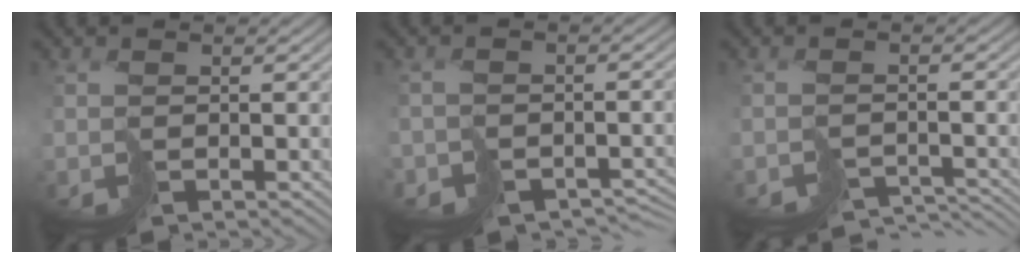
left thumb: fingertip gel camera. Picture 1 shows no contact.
{"total": 6.9, "force": [-5.6, 4.0, 1.0], "torque": [0.005, -0.006, -0.069]}
{"total": 6.0, "force": [-5.8, 1.1, 1.1], "torque": [-0.014, -0.007, -0.082]}